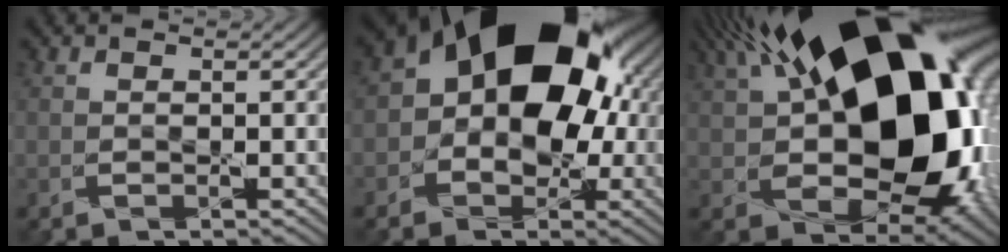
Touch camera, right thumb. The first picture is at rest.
{"total": 16.3, "force": [2.8, 11.3, 11.4], "torque": [-0.143, 0.010, 0.037]}
{"total": 22.6, "force": [5.5, 13.3, 17.5], "torque": [-0.303, 0.033, 0.096]}